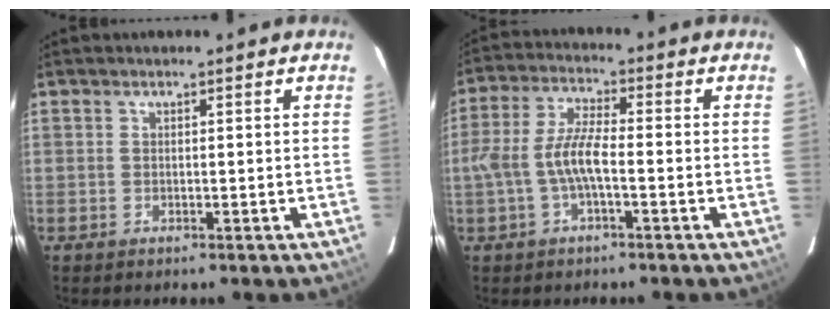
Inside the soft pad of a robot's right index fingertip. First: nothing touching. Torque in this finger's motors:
{"motor_torque": [1.51, -0.25, 0.78, 0.20]}